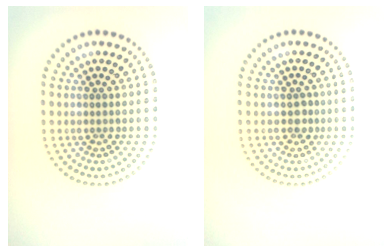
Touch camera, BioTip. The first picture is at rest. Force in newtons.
{"total": 1.1, "press": 1.1, "slide": 0.3}